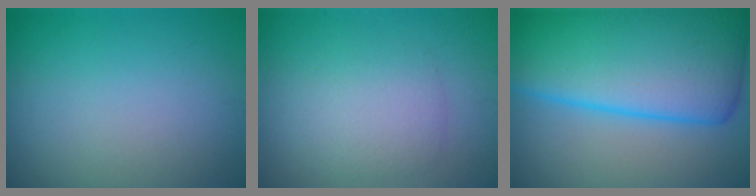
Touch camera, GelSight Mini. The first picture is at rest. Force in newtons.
{"total": 2.9, "press": 2.9, "slide": 0.2}
{"total": 14.6, "press": 14.6, "slide": 0.4}